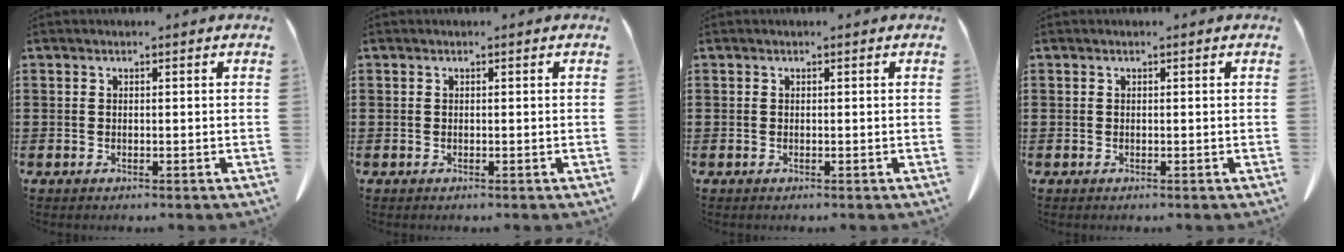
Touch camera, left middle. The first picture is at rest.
{"total": 0.0}
{"total": 0.0}
{"total": 0.0}